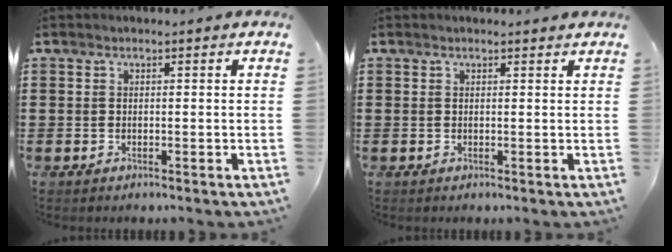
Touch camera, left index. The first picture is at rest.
{"total": 0.6, "force": [0.5, 0.1, 0.3], "torque": [0.000, -0.004, 0.008]}